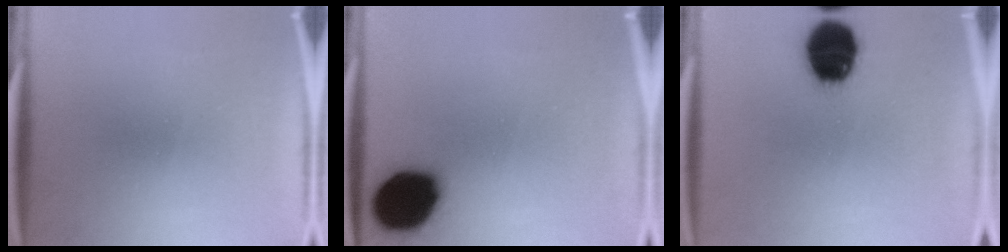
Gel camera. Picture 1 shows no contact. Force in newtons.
{"total": 16.4}
{"total": 15.9}